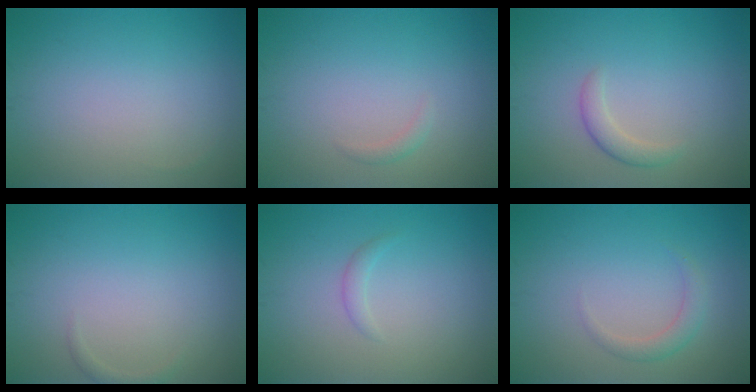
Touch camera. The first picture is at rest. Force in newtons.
{"total": 0.7, "press": 0.7, "slide": 0.1}
{"total": 1.6, "press": 1.6, "slide": 0.1}
{"total": 0.7, "press": 0.7, "slide": 0.0}
{"total": 0.8, "press": 0.8, "slide": 0.1}
{"total": 1.6, "press": 1.6, "slide": 0.1}